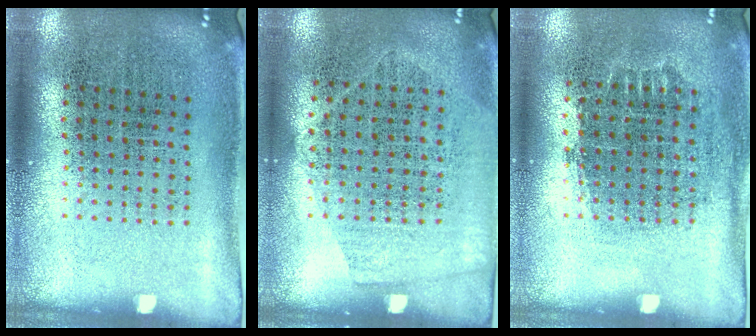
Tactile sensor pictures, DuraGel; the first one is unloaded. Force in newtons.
{"total": 1.4, "press": 1.2, "slide": 0.7}
{"total": 0.8, "press": 0.8, "slide": 0.3}